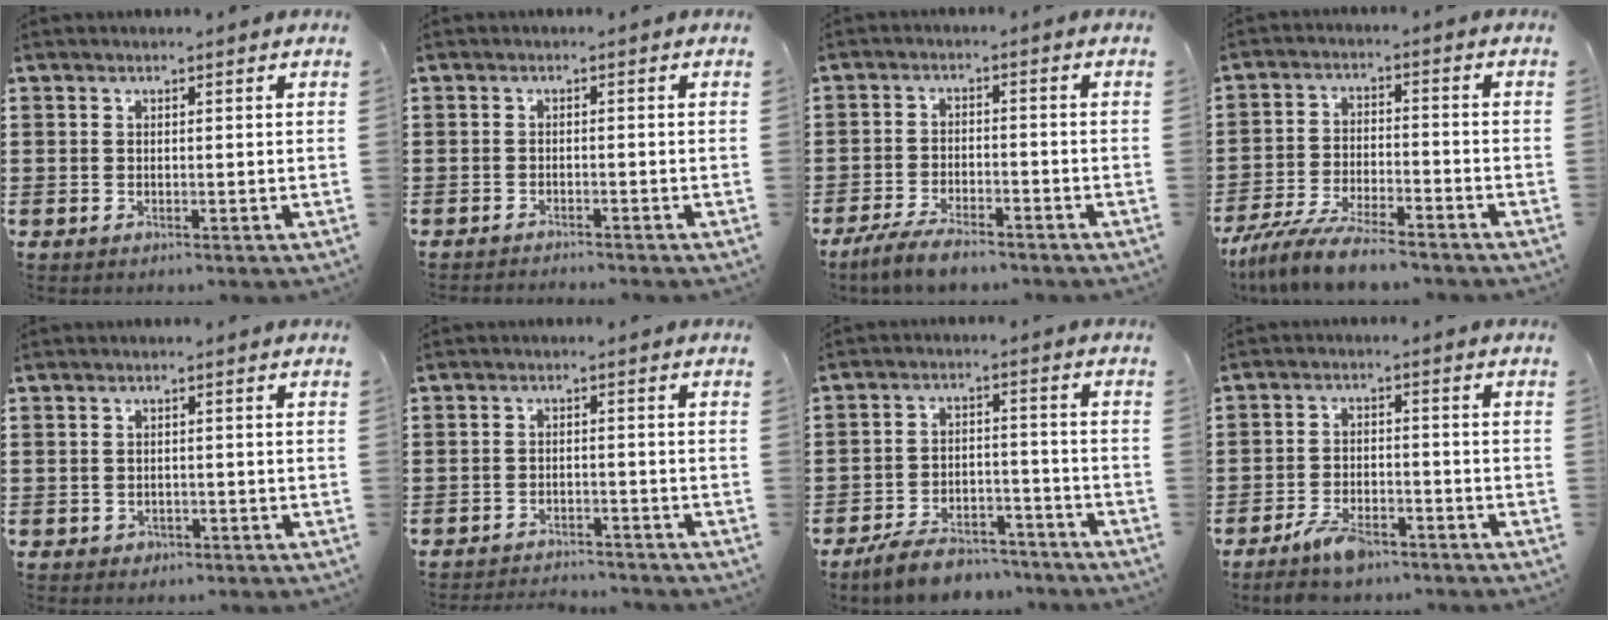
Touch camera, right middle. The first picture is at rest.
{"total": 1.2, "force": [-1.2, -0.1, 0.1], "torque": [-0.004, 0.001, -0.025]}
{"total": 4.8, "force": [-4.2, 0.9, 2.2], "torque": [-0.048, -0.001, -0.083]}
{"total": 7.3, "force": [-6.6, 0.6, 3.1], "torque": [-0.070, -0.003, -0.128]}
{"total": 0.7, "force": [-0.5, 0.5, 0.1], "torque": [-0.005, 0.002, -0.011]}
{"total": 2.7, "force": [-2.7, 0.2, 0.0], "torque": [-0.007, -0.002, -0.058]}
{"total": 6.6, "force": [-6.1, 1.6, 1.9], "torque": [-0.036, 0.013, -0.119]}
{"total": 5.2, "force": [-4.1, 1.7, 2.6], "torque": [-0.055, 0.005, -0.080]}